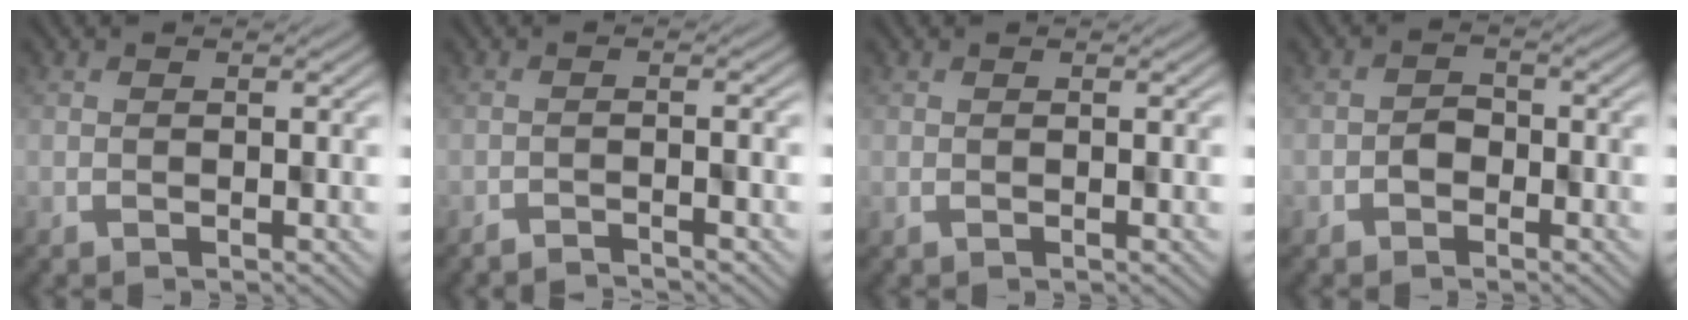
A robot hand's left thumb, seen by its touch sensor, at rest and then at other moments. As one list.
[{"total": 1.9, "force": [-1.8, 0.0, 0.6], "torque": [-0.004, 0.006, -0.034]}, {"total": 0.0}, {"total": 1.5, "force": [-0.7, 1.2, 0.5], "torque": [-0.006, 0.003, -0.019]}]